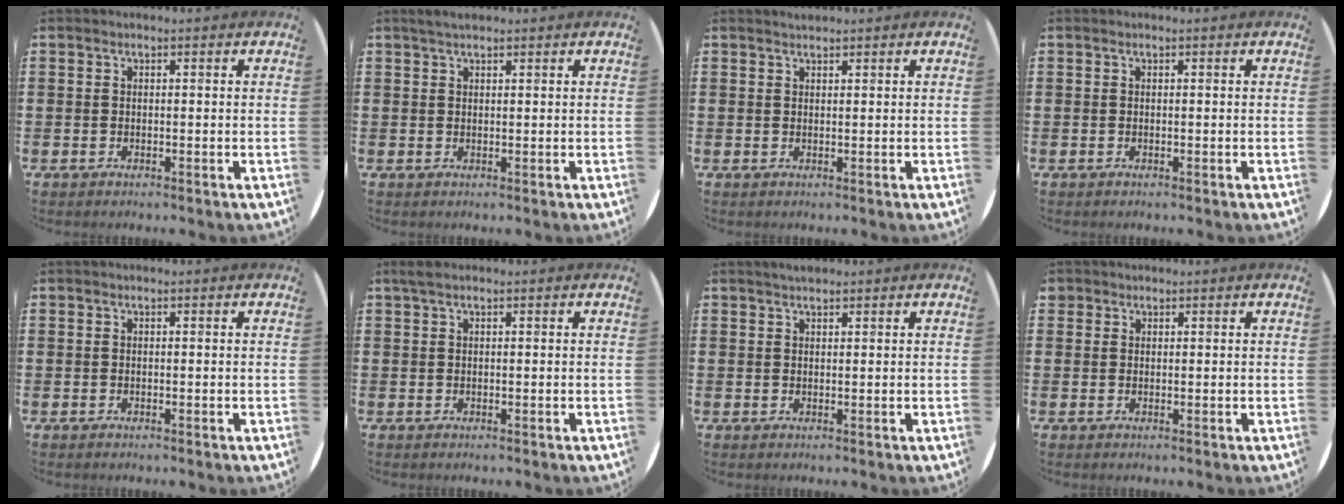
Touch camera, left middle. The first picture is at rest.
{"total": 1.3, "force": [1.1, 0.2, 0.5], "torque": [-0.010, 0.004, 0.020]}
{"total": 0.9, "force": [0.9, 0.0, 0.0], "torque": [0.001, 0.001, 0.017]}
{"total": 0.0}
{"total": 0.0}
{"total": 0.9, "force": [0.6, 0.2, 0.6], "torque": [-0.010, 0.004, 0.010]}
{"total": 1.3, "force": [1.2, 0.2, 0.3], "torque": [-0.006, 0.004, 0.022]}
{"total": 0.9, "force": [0.8, 0.5, -0.1], "torque": [0.002, 0.003, 0.015]}